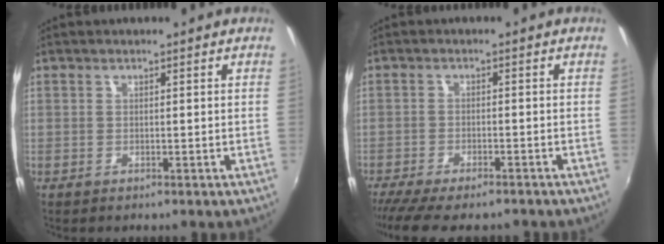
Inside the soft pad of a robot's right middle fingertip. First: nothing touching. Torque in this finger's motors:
{"motor_torque": [1.08, -1.06, 0.19, 0.06]}